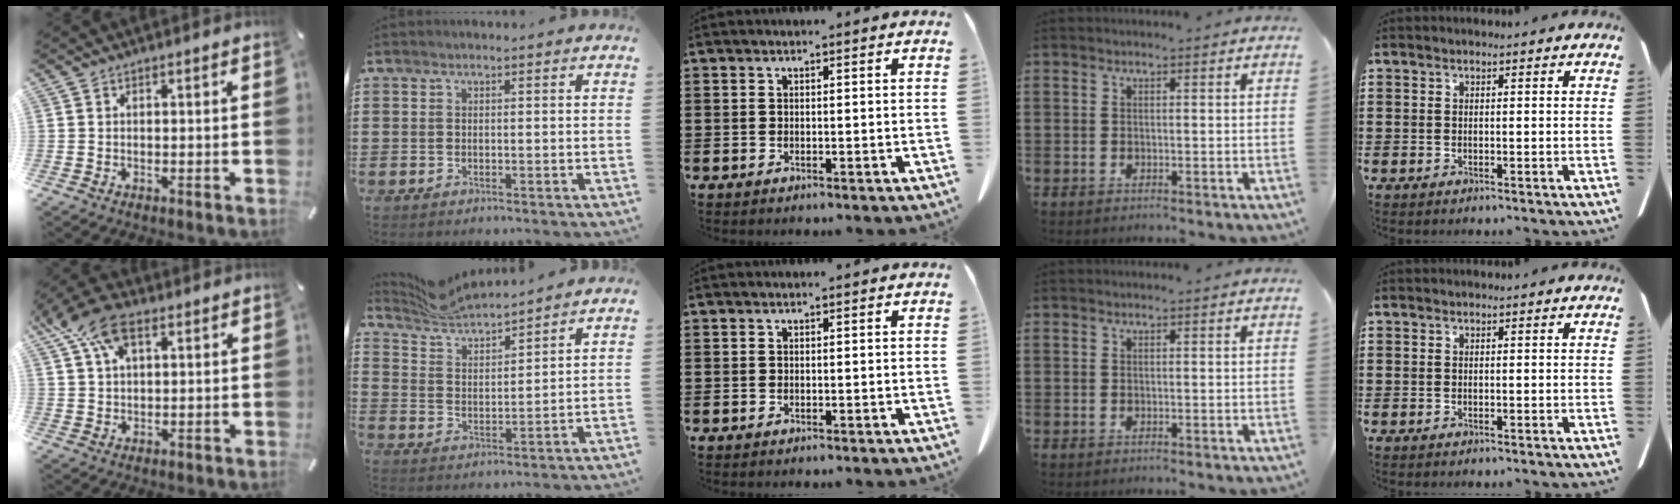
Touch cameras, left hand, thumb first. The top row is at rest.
{"thumb": {"total": 10.9, "force": [5.2, 6.0, 7.4], "torque": [-0.171, -0.002, 0.096]}, "index": {"total": 5.7, "force": [5.5, 0.4, 1.1], "torque": [-0.047, -0.027, 0.097]}}